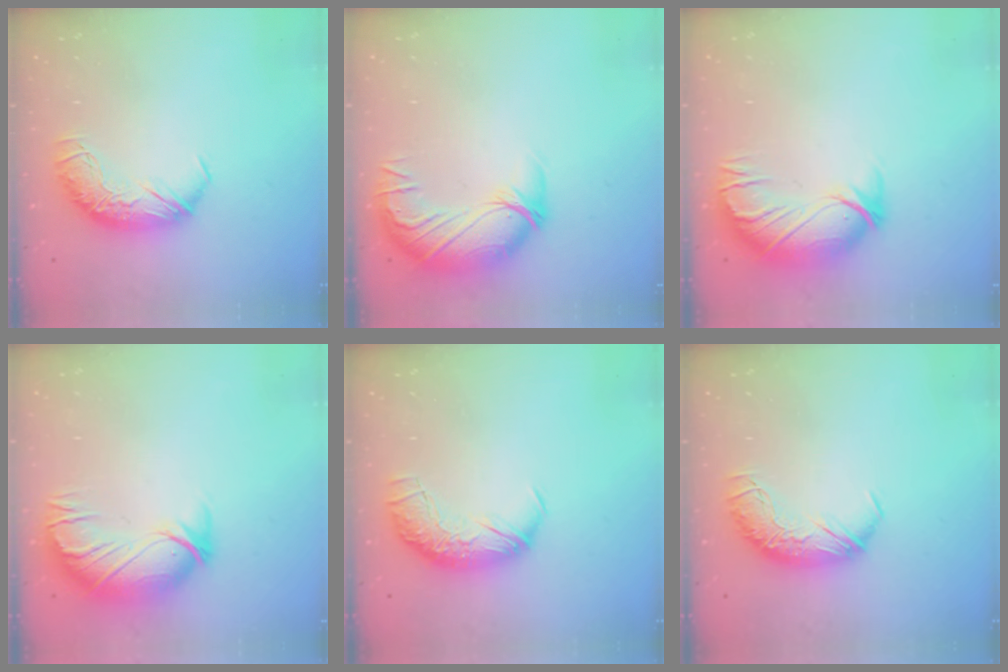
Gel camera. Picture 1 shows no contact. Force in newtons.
{"total": 2.8, "press": 0.0, "slide": 2.8}
{"total": 2.5, "press": 1.3, "slide": 2.1}
{"total": 2.5, "press": 1.3, "slide": 2.1}
{"total": 2.3, "press": 0.9, "slide": 2.1}
{"total": 0.0}